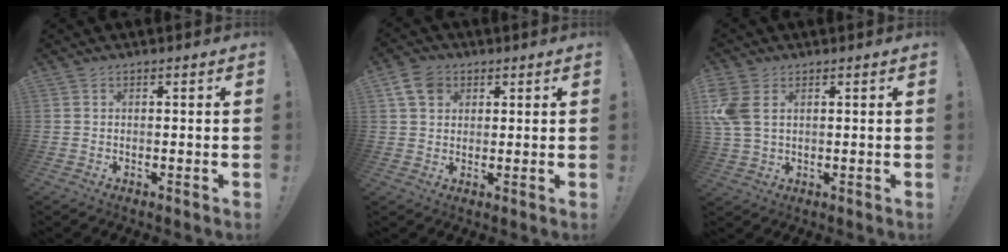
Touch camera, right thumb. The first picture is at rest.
{"total": 7.4, "force": [3.5, 5.6, 3.4], "torque": [-0.061, -0.001, 0.071]}
{"total": 8.0, "force": [2.5, 5.2, 5.5], "torque": [-0.120, -0.003, 0.053]}